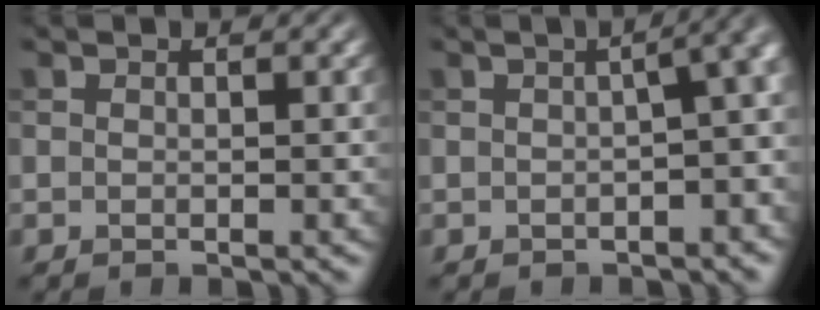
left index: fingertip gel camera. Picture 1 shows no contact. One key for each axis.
{"total": 6.8, "fx": -0.2, "fy": 2.9, "fz": 6.2, "tx": -0.016, "ty": 0.016, "tz": -0.008}